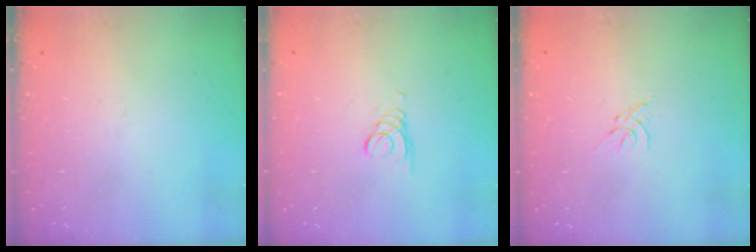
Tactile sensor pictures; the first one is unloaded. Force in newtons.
{"total": 1.5, "press": 1.5, "slide": 0.1}
{"total": 0.0}